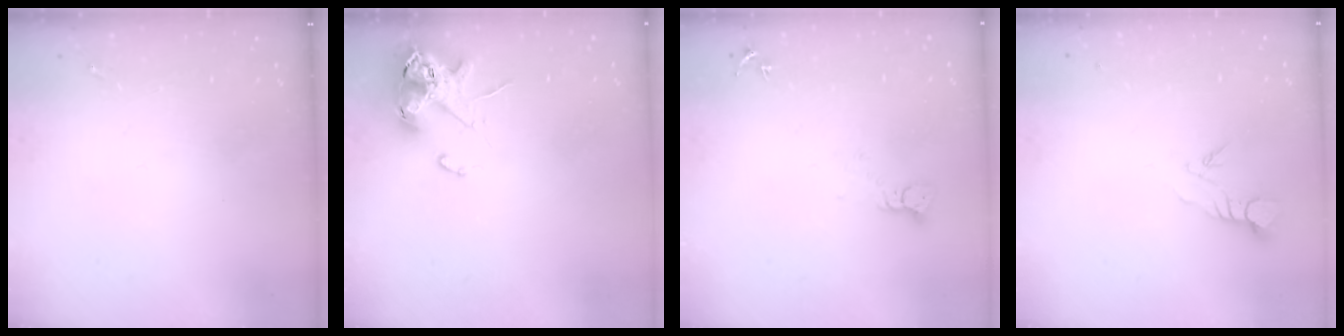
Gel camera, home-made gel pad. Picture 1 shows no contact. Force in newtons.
{"total": 11.7, "press": 11.5, "slide": 1.7}
{"total": 3.2, "press": 3.2, "slide": 0.4}
{"total": 3.7, "press": 3.7, "slide": 0.1}